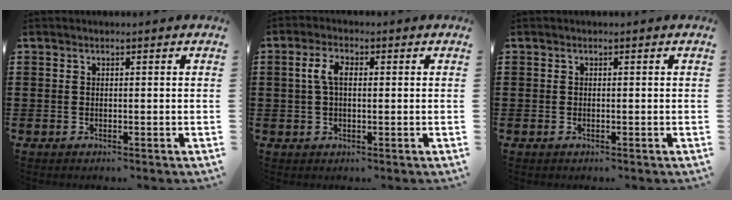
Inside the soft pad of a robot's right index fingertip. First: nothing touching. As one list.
[{"total": 3.8, "force": [0.4, 1.8, 3.4], "torque": [-0.083, 0.003, 0.000]}, {"total": 0.0}]